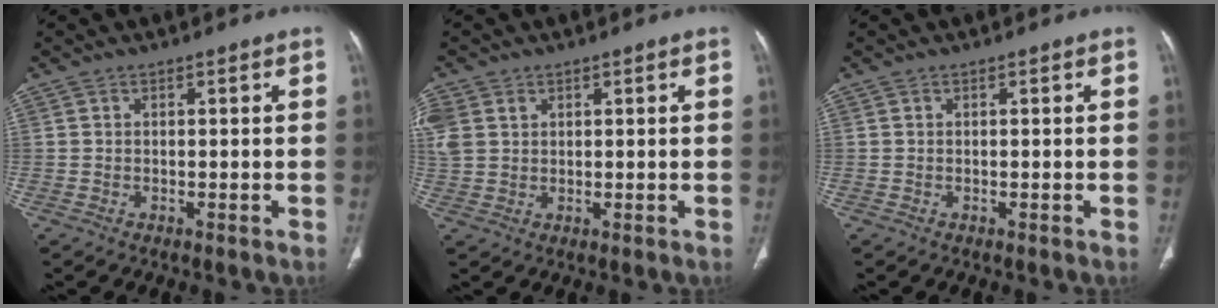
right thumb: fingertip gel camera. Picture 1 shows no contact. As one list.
[{"total": 6.9, "force": [2.3, 5.4, 3.7], "torque": [-0.107, 0.011, 0.055]}, {"total": 0.0}]